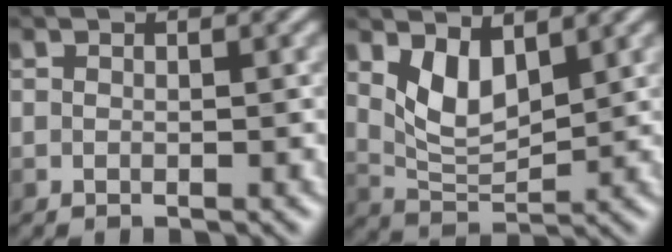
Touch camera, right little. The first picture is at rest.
{"total": 3.4, "force": [1.4, 1.7, 2.6], "torque": [-0.057, -0.011, 0.027]}